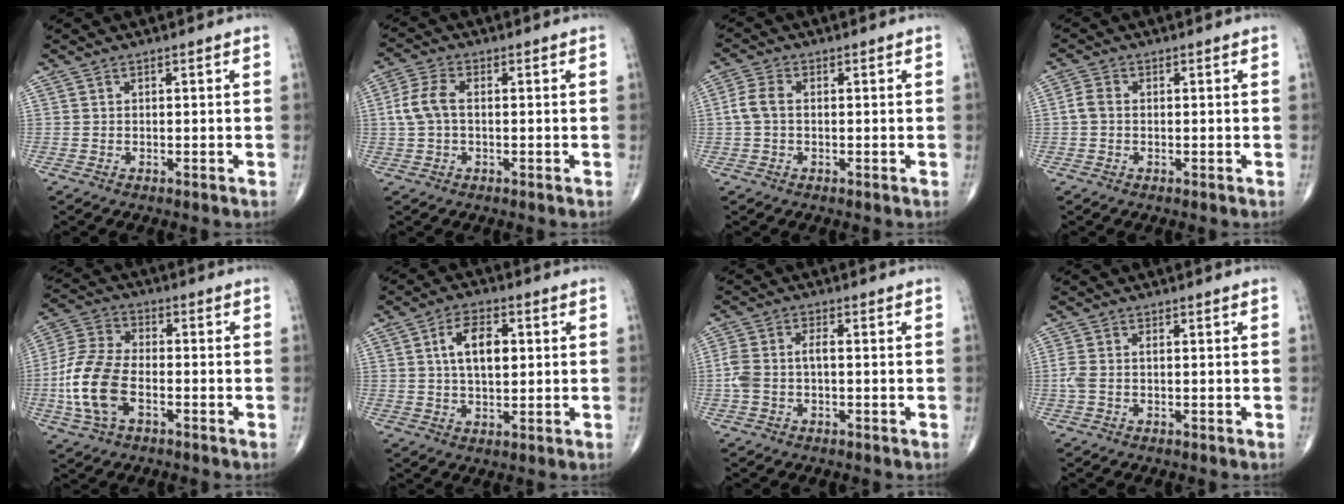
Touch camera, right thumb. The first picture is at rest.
{"total": 5.7, "force": [0.1, 3.3, 4.6], "torque": [-0.112, 0.017, -0.002]}
{"total": 3.9, "force": [-0.1, 2.4, 3.0], "torque": [-0.072, 0.010, -0.007]}
{"total": 2.5, "force": [-0.2, 1.8, 1.7], "torque": [-0.035, 0.006, -0.009]}
{"total": 13.4, "force": [-3.6, 7.5, 10.6], "torque": [-0.231, 0.020, -0.074]}
{"total": 8.5, "force": [1.7, 4.6, 6.9], "torque": [-0.109, 0.004, 0.027]}
{"total": 5.4, "force": [-0.7, 2.9, 4.5], "torque": [-0.116, 0.020, -0.015]}
{"total": 2.8, "force": [-0.2, 1.5, 2.3], "torque": [-0.074, 0.008, -0.006]}